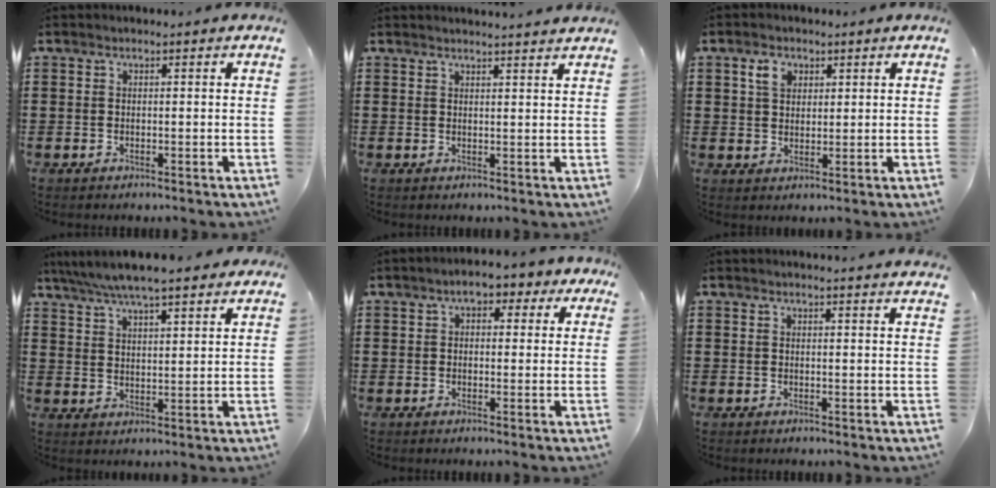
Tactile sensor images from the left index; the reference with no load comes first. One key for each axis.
{"total": 2.1, "fx": 2.0, "fy": -0.3, "fz": 0.4, "tx": -0.011, "ty": -0.005, "tz": 0.039}
{"total": 3.5, "fx": 1.7, "fy": 2.4, "fz": 1.8, "tx": -0.037, "ty": 0.008, "tz": 0.029}
{"total": 5.9, "fx": 5.4, "fy": 0.6, "fz": 2.4, "tx": -0.066, "ty": -0.016, "tz": 0.095}
{"total": 4.7, "fx": 2.8, "fy": 2.1, "fz": 3.1, "tx": -0.055, "ty": 0.003, "tz": 0.043}
{"total": 1.8, "fx": 1.7, "fy": -0.3, "fz": 0.4, "tx": -0.010, "ty": -0.002, "tz": 0.034}